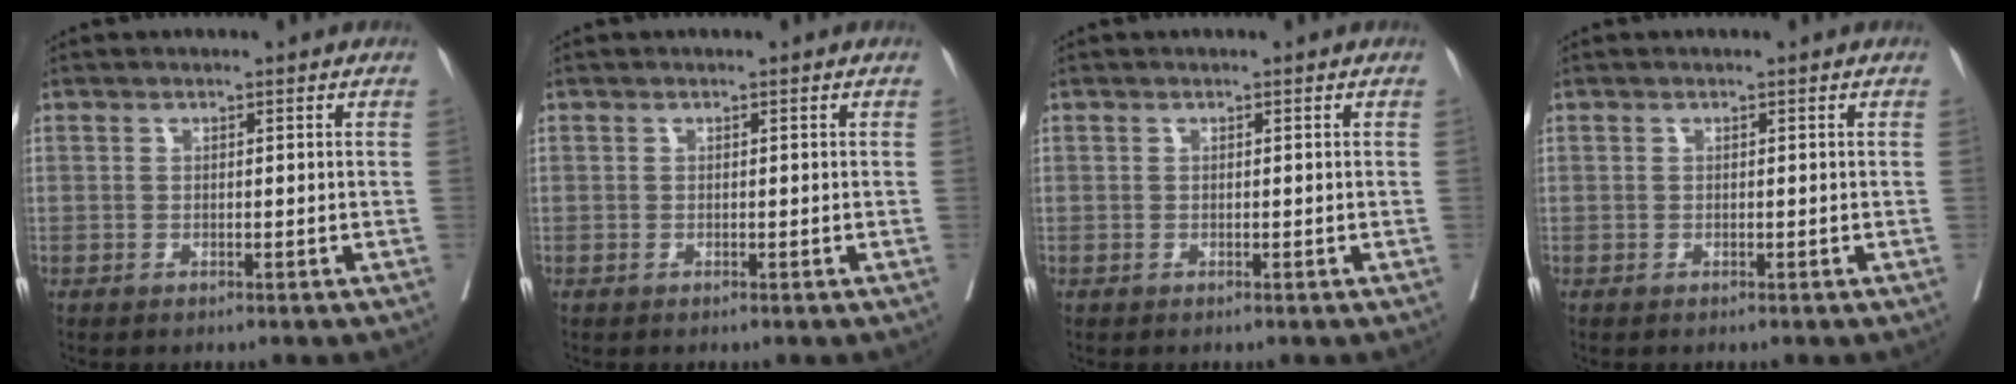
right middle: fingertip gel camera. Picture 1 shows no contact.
{"total": 0.0}
{"total": 0.0}
{"total": 0.0}